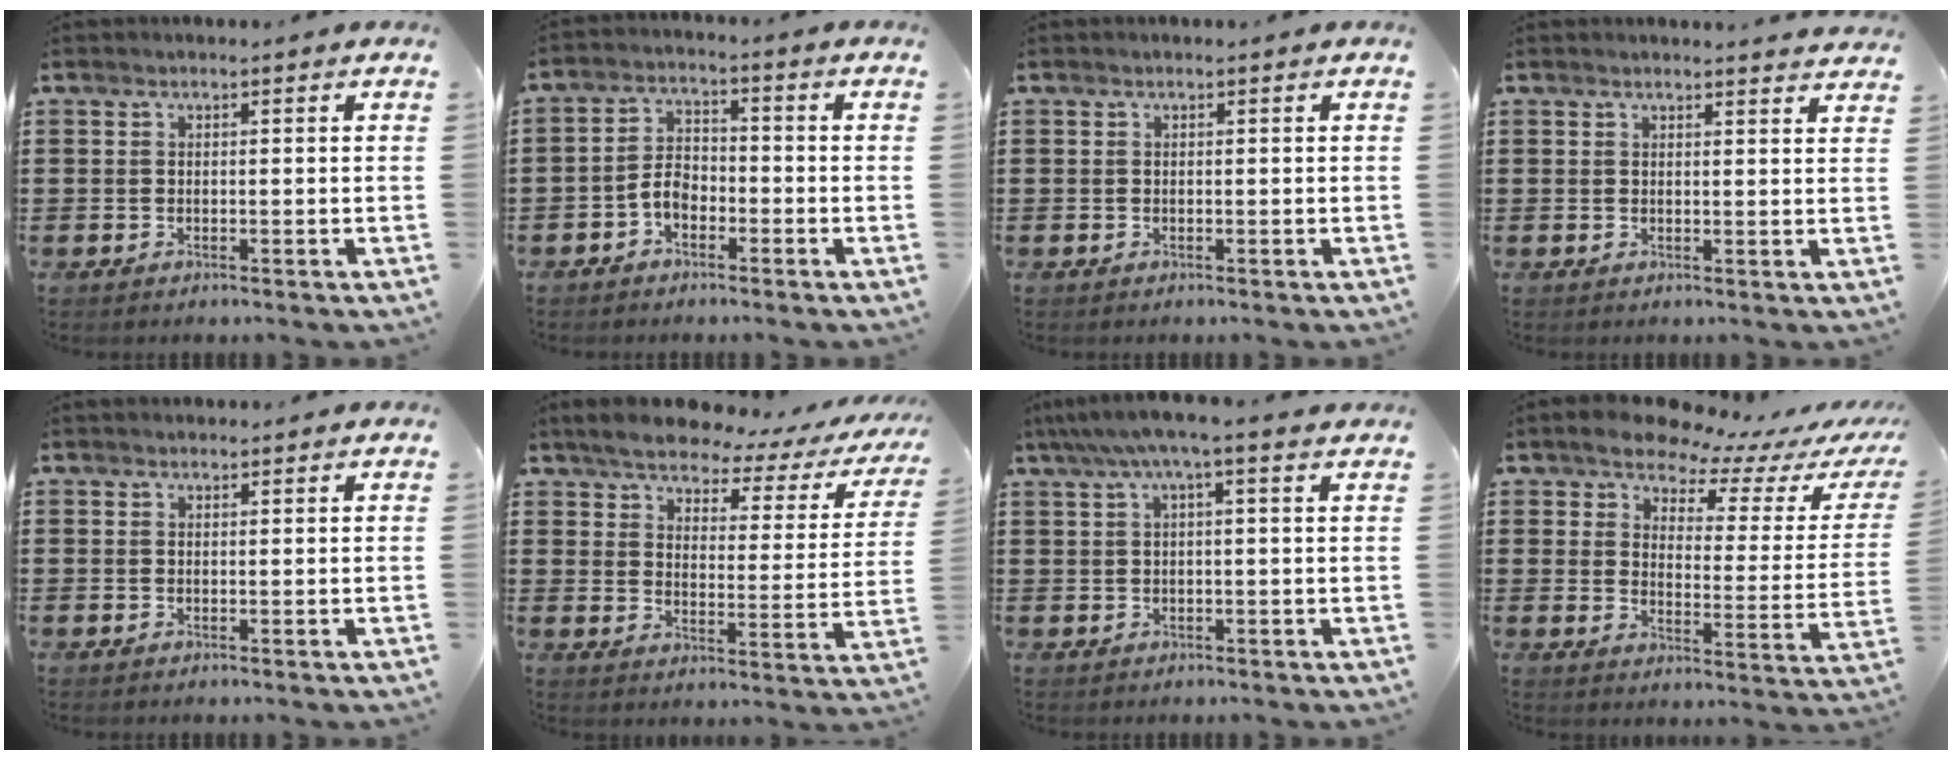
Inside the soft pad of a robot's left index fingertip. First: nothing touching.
{"total": 4.0, "force": [-2.2, 2.3, 2.5], "torque": [-0.060, 0.006, -0.047]}
{"total": 0.0}
{"total": 1.9, "force": [1.9, -0.1, 0.3], "torque": [-0.002, -0.006, 0.035]}
{"total": 0.6, "force": [0.6, 0.2, 0.0], "torque": [-0.002, 0.001, 0.013]}
{"total": 5.0, "force": [4.6, 1.0, 1.7], "torque": [-0.061, -0.026, 0.075]}
{"total": 3.6, "force": [1.6, 0.2, 3.2], "torque": [-0.066, 0.002, 0.025]}
{"total": 7.3, "force": [6.8, 1.7, 1.9], "torque": [-0.062, -0.051, 0.116]}